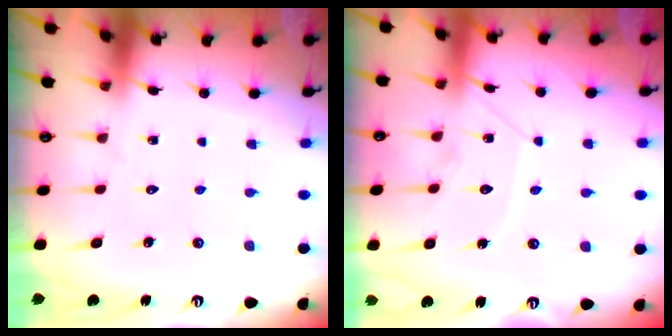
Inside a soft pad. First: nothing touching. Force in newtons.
{"total": 8.4, "press": 8.4, "slide": 0.1}